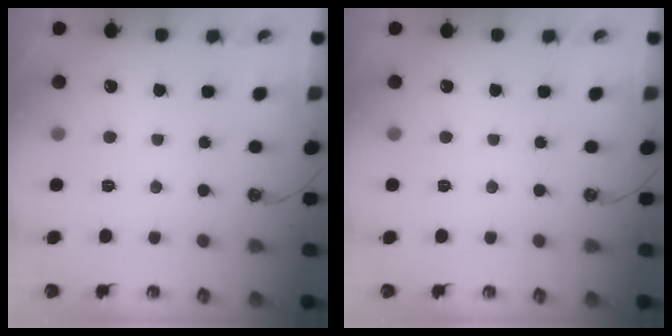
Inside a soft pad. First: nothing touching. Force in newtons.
{"total": 0.0}